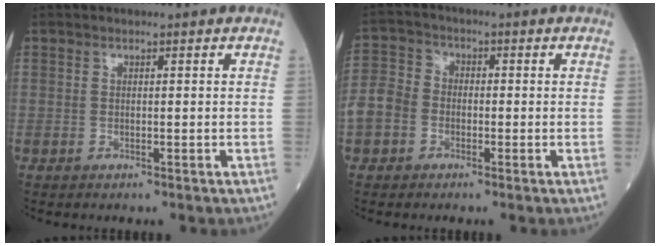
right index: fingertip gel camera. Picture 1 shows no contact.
{"total": 6.4, "force": [-2.0, 5.4, 2.9], "torque": [-0.086, 0.021, -0.046]}